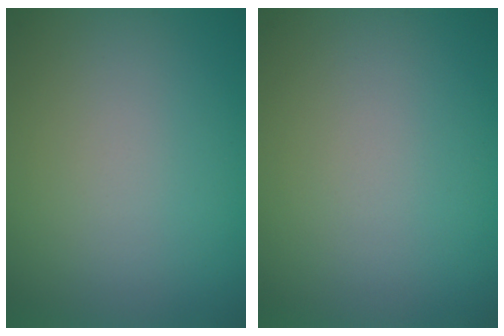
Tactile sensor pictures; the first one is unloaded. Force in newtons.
{"total": 0.0}